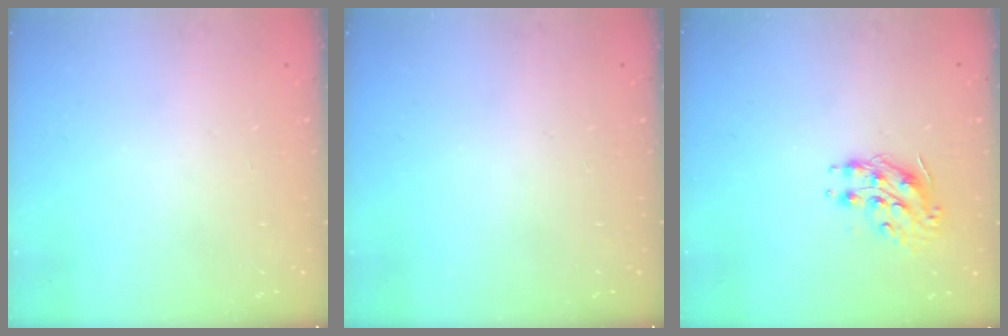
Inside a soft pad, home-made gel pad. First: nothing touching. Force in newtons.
{"total": 0.0}
{"total": 8.4, "press": 8.4, "slide": 0.5}